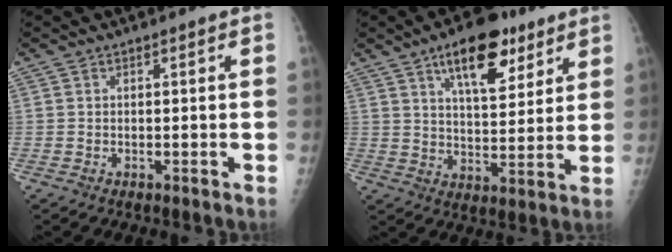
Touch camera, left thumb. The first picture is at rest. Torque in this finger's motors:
{"motor_torque": [1.41, 1.30, 1.17, -0.51, 0.22]}